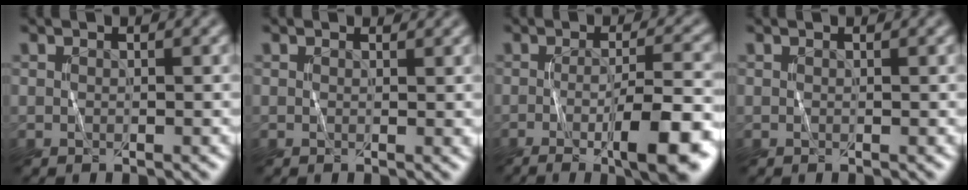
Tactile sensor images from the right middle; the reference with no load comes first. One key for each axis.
{"total": 0.9, "fx": 0.7, "fy": 0.3, "fz": 0.5, "tx": -0.004, "ty": -0.003, "tz": 0.013}
{"total": 8.5, "fx": -3.4, "fy": 1.9, "fz": 7.5, "tx": -0.105, "ty": -0.006, "tz": -0.051}
{"total": 0.0}